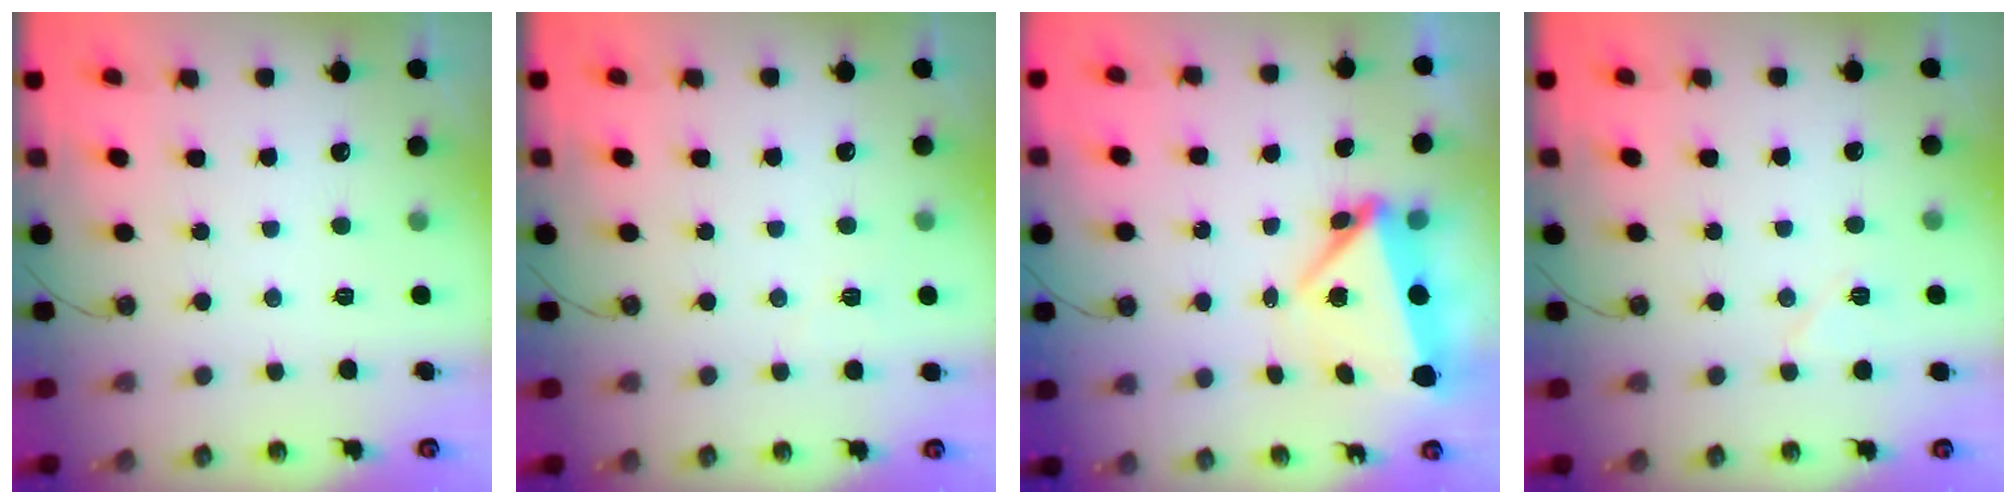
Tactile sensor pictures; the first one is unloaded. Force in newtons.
{"total": 2.9, "press": 2.1, "slide": 2.0}
{"total": 7.5, "press": 5.7, "slide": 4.8}
{"total": 5.4, "press": 5.0, "slide": 2.0}